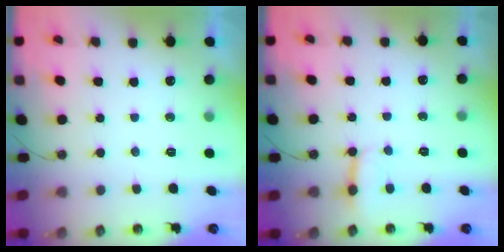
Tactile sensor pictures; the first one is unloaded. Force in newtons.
{"total": 3.1, "press": 3.1, "slide": 0.5}